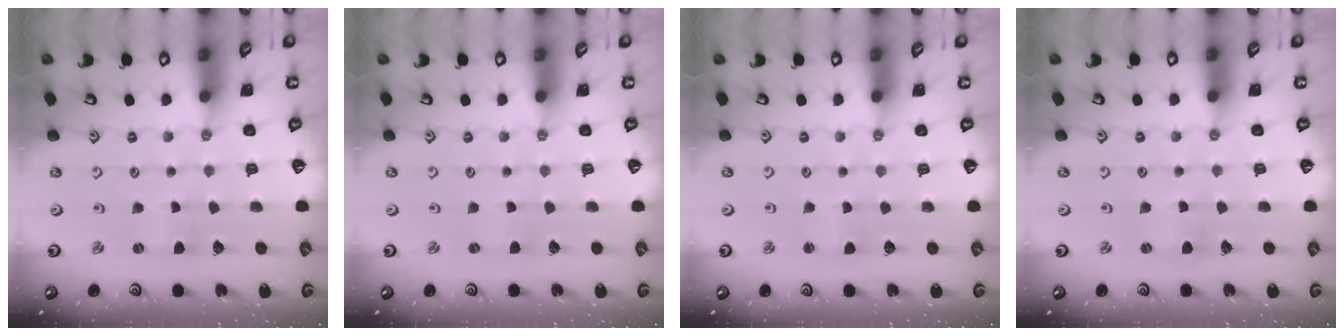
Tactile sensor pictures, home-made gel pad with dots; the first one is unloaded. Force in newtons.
{"total": 0.0}
{"total": 1.7, "press": 1.7, "slide": 0.2}
{"total": 0.0}